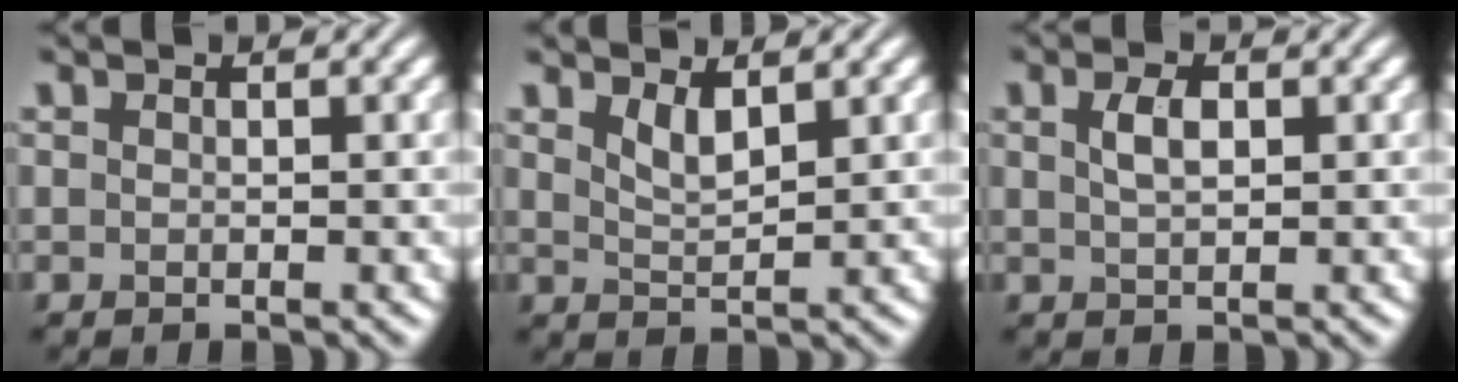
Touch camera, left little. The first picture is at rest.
{"total": 2.0, "force": [1.4, 0.5, 1.4], "torque": [-0.029, -0.006, 0.030]}
{"total": 2.2, "force": [0.7, 1.0, 1.8], "torque": [-0.039, 0.003, 0.014]}